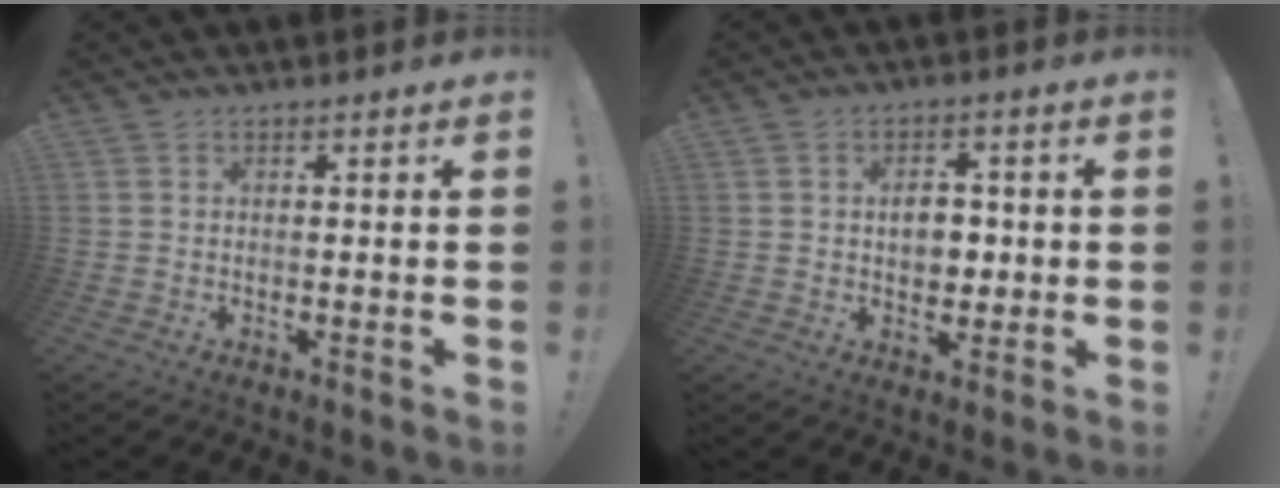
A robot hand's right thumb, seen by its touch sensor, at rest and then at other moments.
{"total": 6.9, "force": [0.3, 5.2, 4.4], "torque": [-0.052, 0.004, 0.002]}